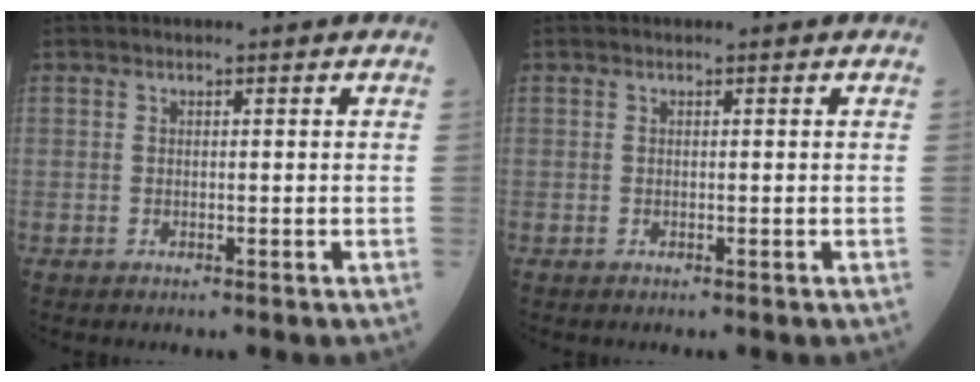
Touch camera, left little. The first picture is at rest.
{"total": 0.0}